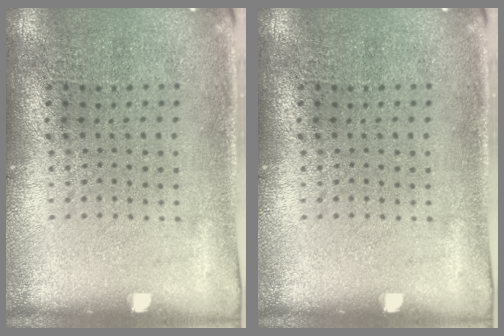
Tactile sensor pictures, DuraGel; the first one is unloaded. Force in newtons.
{"total": 0.0}